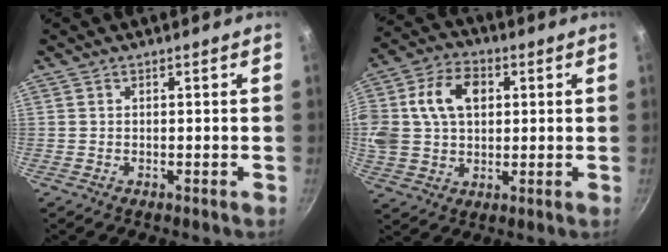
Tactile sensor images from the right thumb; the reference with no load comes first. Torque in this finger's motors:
{"motor_torque": [1.02, 2.69, 1.33, 0.15, 0.14]}